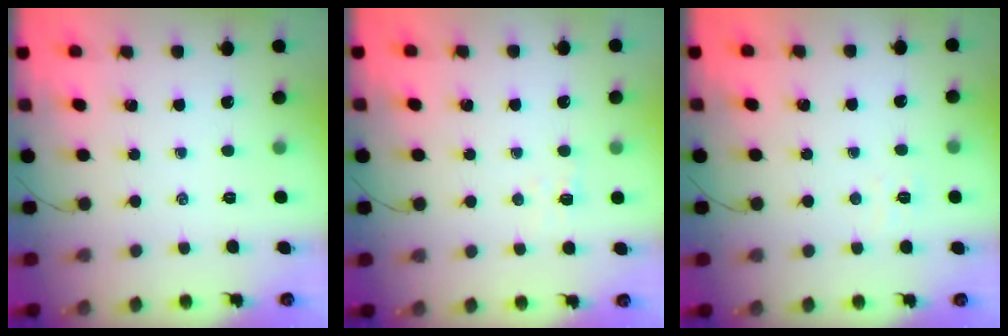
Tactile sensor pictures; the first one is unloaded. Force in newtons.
{"total": 3.0, "press": 2.9, "slide": 0.9}
{"total": 2.4, "press": 2.3, "slide": 0.8}